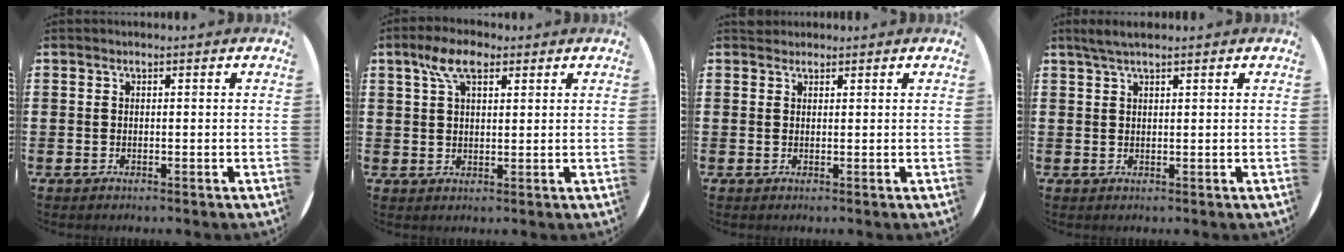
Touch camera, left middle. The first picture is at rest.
{"total": 6.0, "force": [3.6, 2.8, 3.9], "torque": [-0.078, 0.008, 0.064]}
{"total": 0.9, "force": [0.9, 0.3, -0.1], "torque": [0.008, -0.001, 0.016]}
{"total": 2.1, "force": [1.6, 0.2, 1.2], "torque": [-0.026, 0.003, 0.030]}